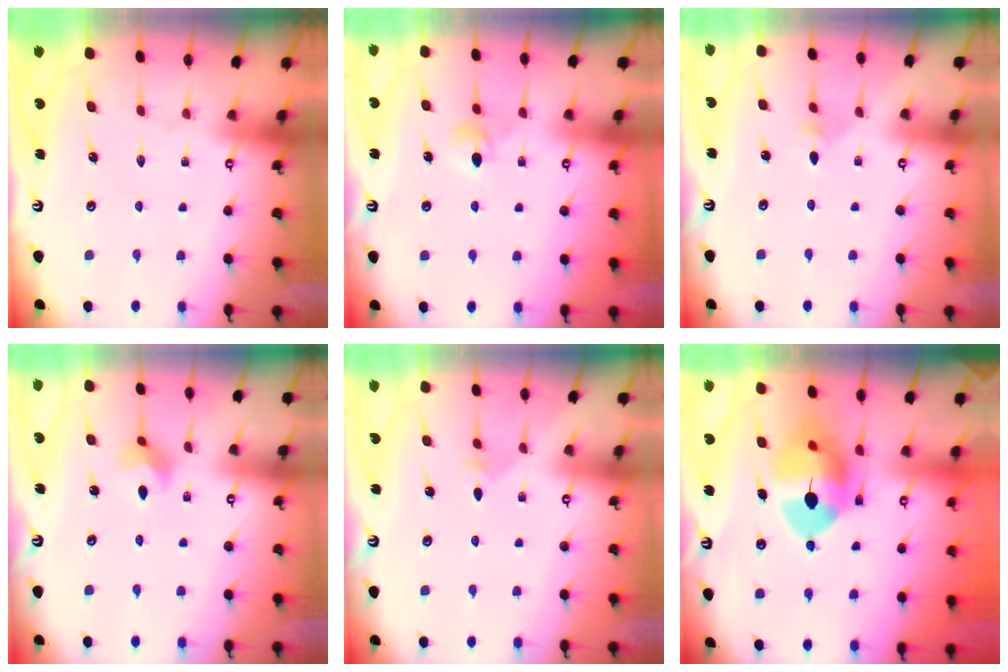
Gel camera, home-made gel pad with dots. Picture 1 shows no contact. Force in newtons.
{"total": 5.0, "press": 5.0, "slide": 0.6}
{"total": 2.2, "press": 2.2, "slide": 0.5}
{"total": 3.2, "press": 3.2, "slide": 0.5}
{"total": 2.2, "press": 2.2, "slide": 0.6}
{"total": 12.7, "press": 12.6, "slide": 1.8}